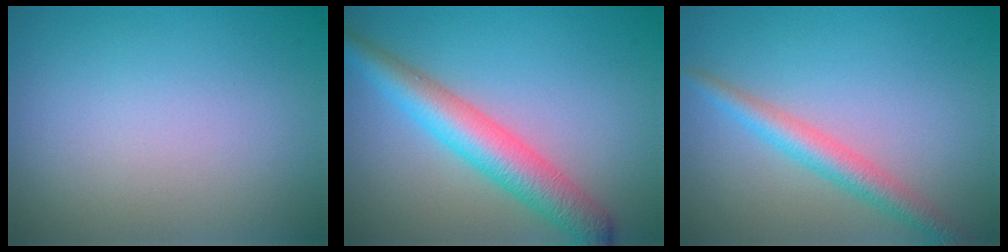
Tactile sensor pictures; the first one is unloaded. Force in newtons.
{"total": 5.7, "press": 5.7, "slide": 0.1}
{"total": 3.2, "press": 3.2, "slide": 0.1}